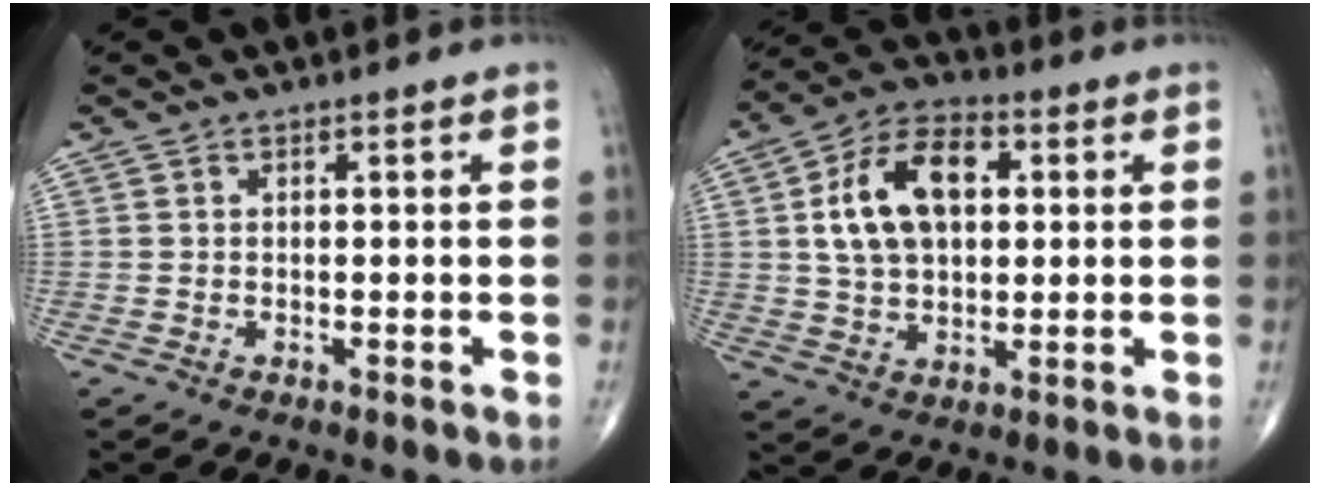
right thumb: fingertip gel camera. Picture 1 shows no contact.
{"total": 14.2, "force": [2.9, 8.9, 10.8], "torque": [-0.176, 0.013, 0.047]}